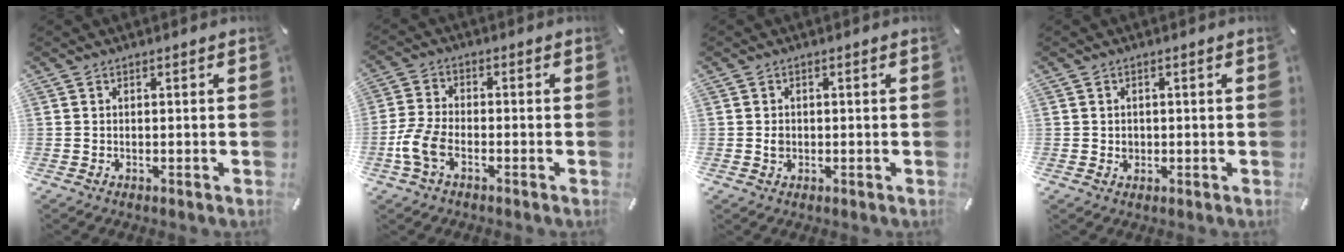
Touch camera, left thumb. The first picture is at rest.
{"total": 6.7, "force": [-2.9, 3.7, 4.8], "torque": [-0.114, 0.001, -0.057]}
{"total": 1.4, "force": [0.0, 1.2, 0.7], "torque": [-0.007, 0.000, -0.002]}
{"total": 1.4, "force": [0.1, 1.3, 0.4], "torque": [-0.009, 0.005, 0.000]}